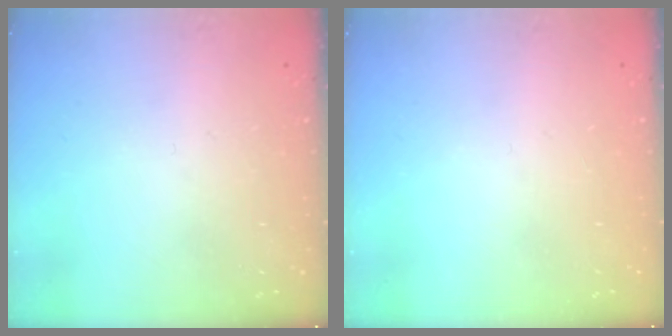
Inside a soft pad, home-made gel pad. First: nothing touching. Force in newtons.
{"total": 1.5, "press": 1.5, "slide": 0.1}